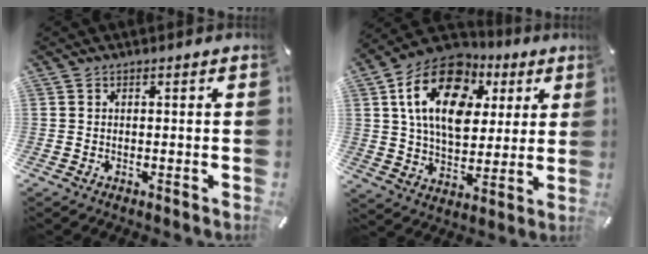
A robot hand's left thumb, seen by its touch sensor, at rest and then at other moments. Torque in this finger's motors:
{"motor_torque": [2.59, 2.41, 2.03, -0.74, 0.74]}